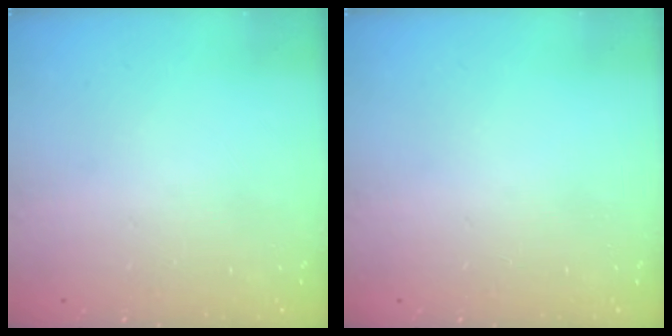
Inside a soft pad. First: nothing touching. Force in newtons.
{"total": 0.0}